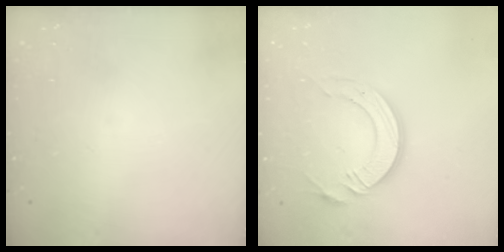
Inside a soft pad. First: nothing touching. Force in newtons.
{"total": 12.8, "press": 12.7, "slide": 1.2}